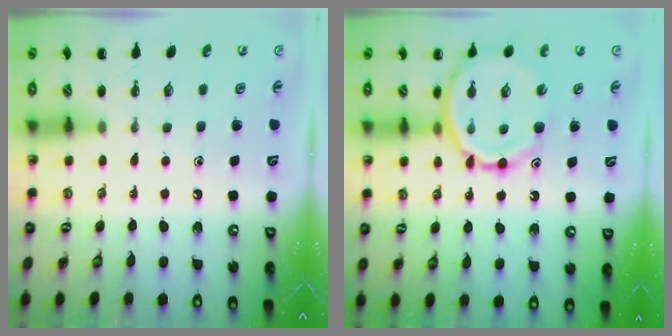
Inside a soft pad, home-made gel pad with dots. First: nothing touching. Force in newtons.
{"total": 12.9, "press": 12.4, "slide": 3.6}